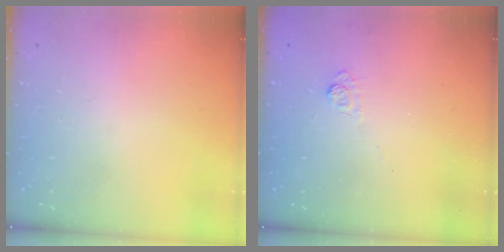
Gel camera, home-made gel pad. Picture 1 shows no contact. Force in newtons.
{"total": 3.3, "press": 3.0, "slide": 1.4}